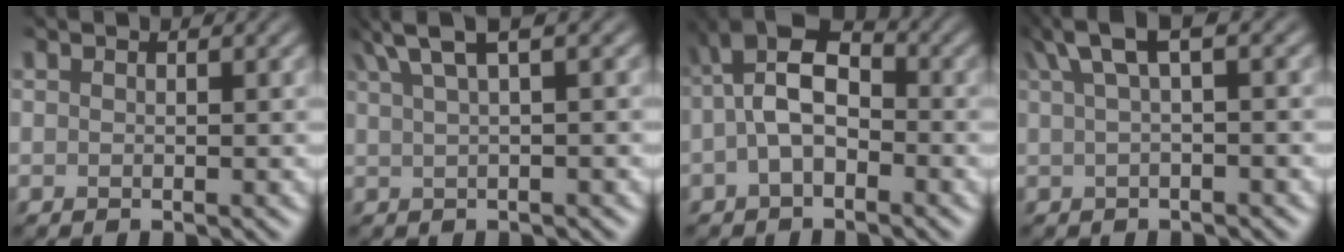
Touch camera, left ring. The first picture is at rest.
{"total": 3.3, "force": [2.2, 0.2, 2.4], "torque": [-0.040, 0.015, 0.043]}
{"total": 5.3, "force": [-0.8, 3.1, 4.2], "torque": [-0.084, 0.016, -0.026]}
{"total": 3.3, "force": [1.5, 0.5, 2.9], "torque": [-0.048, 0.012, 0.027]}